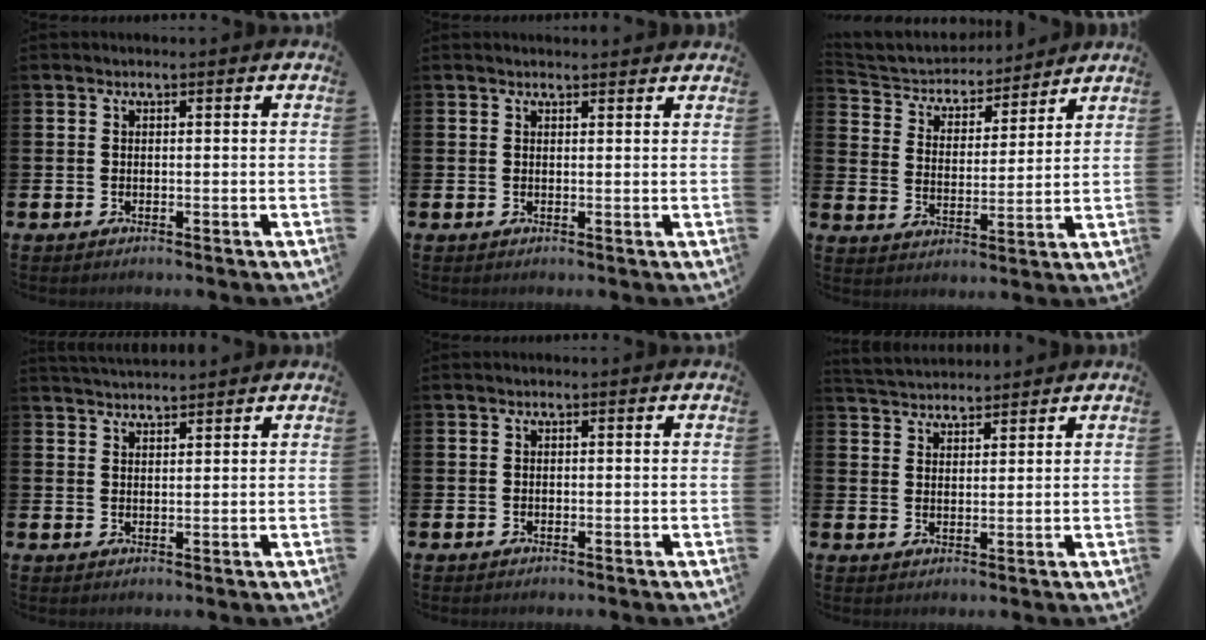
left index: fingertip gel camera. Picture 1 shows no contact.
{"total": 1.1, "force": [1.1, 0.1, 0.1], "torque": [0.009, -0.004, 0.019]}
{"total": 5.3, "force": [4.9, 1.9, 0.4], "torque": [-0.045, -0.041, 0.083]}
{"total": 2.7, "force": [2.7, 0.3, 0.3], "torque": [-0.011, -0.010, 0.050]}
{"total": 0.0}
{"total": 2.9, "force": [2.9, 0.7, 0.2], "torque": [-0.003, -0.013, 0.052]}